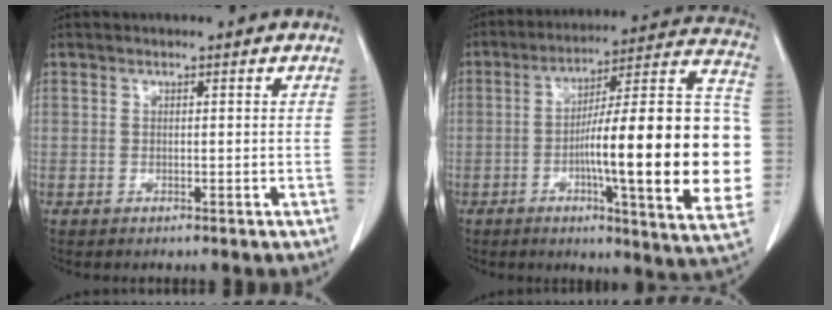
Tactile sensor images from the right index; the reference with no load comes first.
{"total": 27.6, "force": [-3.6, 2.9, 27.2], "torque": [-0.309, 0.019, -0.059]}